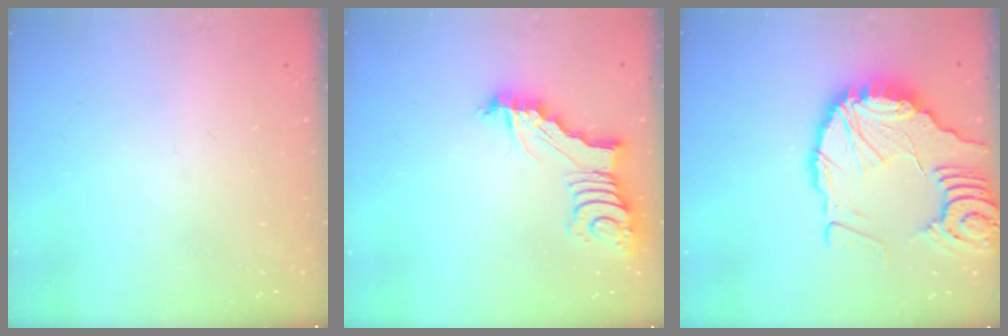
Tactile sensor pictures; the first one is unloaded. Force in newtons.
{"total": 5.9, "press": 5.9, "slide": 0.6}
{"total": 15.8, "press": 15.7, "slide": 2.0}